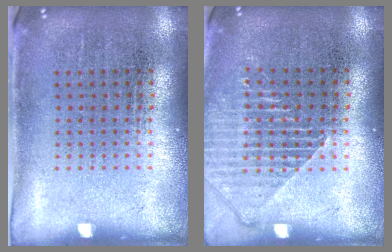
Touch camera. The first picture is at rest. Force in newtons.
{"total": 1.3, "press": 1.3, "slide": 0.4}